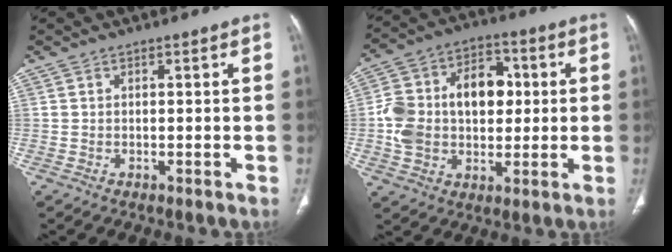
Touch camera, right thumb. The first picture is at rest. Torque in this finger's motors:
{"motor_torque": [1.80, 2.11, 1.60, 0.24, 0.15]}